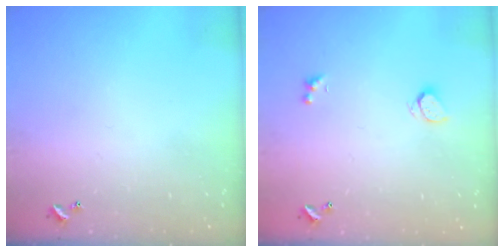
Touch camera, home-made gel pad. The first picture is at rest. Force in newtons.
{"total": 0.8, "press": 0.7, "slide": 0.5}